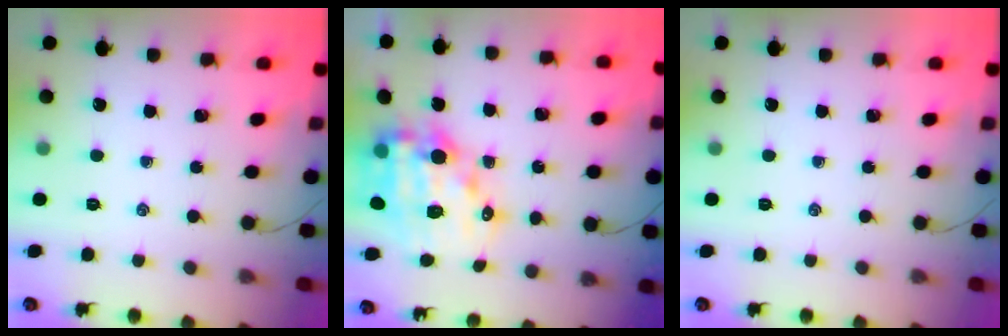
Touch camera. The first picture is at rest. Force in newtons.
{"total": 16.2, "press": 15.7, "slide": 4.0}
{"total": 0.0}